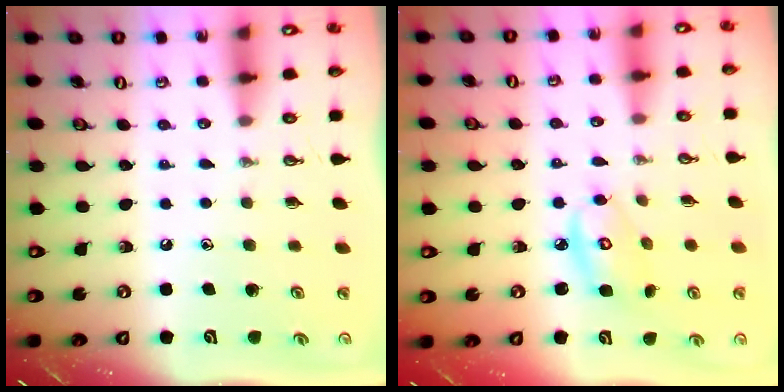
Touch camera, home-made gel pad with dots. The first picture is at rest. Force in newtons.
{"total": 6.9, "press": 6.9, "slide": 0.2}